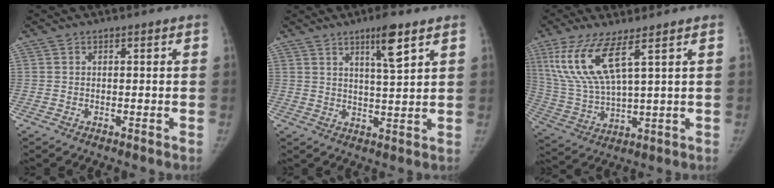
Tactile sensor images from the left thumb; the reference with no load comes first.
{"total": 6.8, "force": [4.1, 0.8, 5.4], "torque": [-0.088, -0.026, 0.069]}
{"total": 12.5, "force": [6.3, 3.2, 10.4], "torque": [-0.235, -0.030, 0.138]}